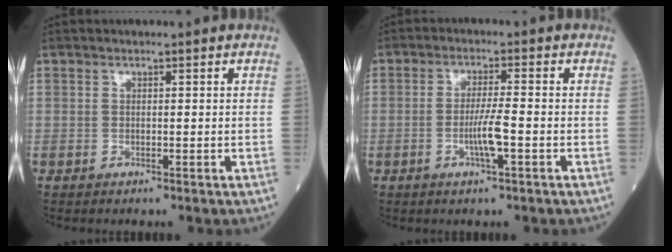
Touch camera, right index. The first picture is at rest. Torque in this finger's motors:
{"motor_torque": [0.23, -0.11, 0.14, 0.09]}